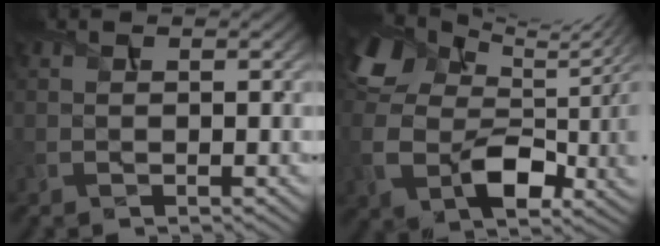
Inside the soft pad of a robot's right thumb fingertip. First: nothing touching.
{"total": 13.1, "force": [2.9, 8.8, 9.3], "torque": [-0.209, -0.029, 0.061]}